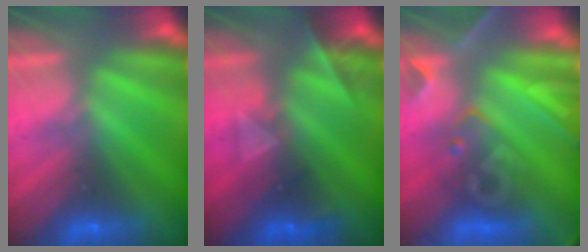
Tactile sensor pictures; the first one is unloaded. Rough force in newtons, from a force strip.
{"total": 2.3}
{"total": 8.5}